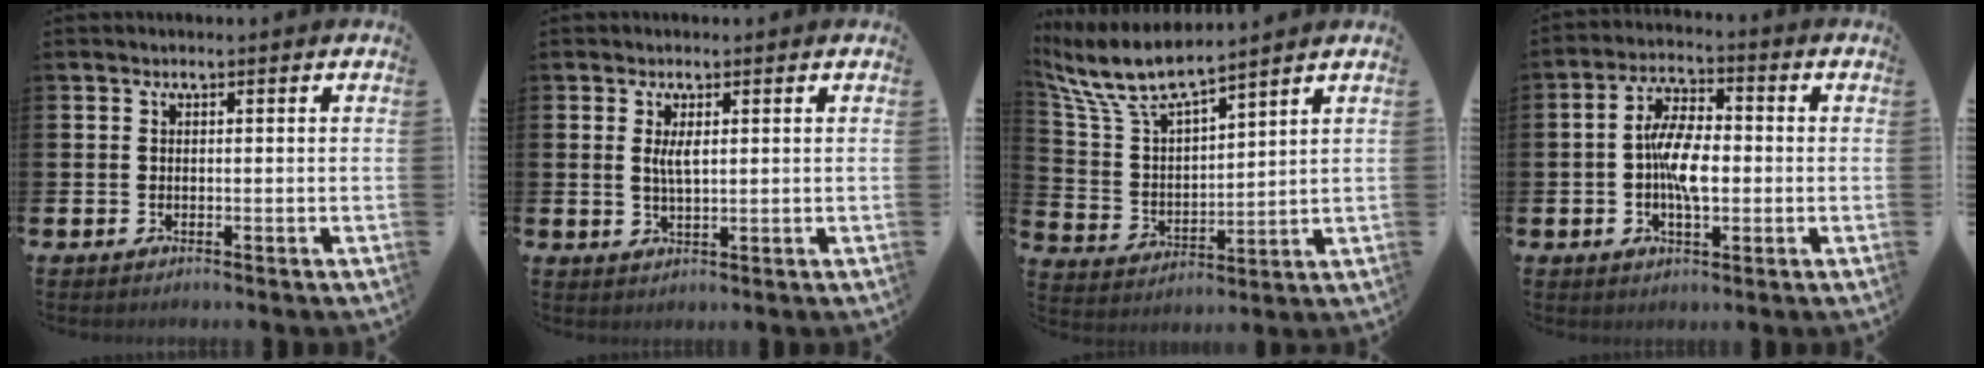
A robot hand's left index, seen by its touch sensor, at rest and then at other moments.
{"total": 2.3, "force": [0.9, 0.7, 2.0], "torque": [-0.039, 0.002, 0.013]}
{"total": 8.0, "force": [7.3, 1.2, 2.9], "torque": [-0.093, -0.044, 0.129]}
{"total": 6.5, "force": [-0.5, 3.1, 5.7], "torque": [-0.084, 0.004, -0.013]}